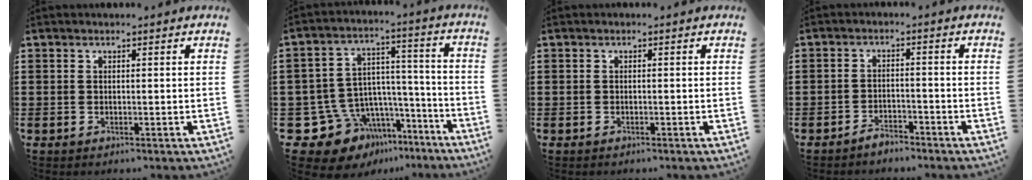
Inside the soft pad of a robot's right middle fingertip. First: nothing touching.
{"total": 11.1, "force": [-8.2, 7.3, 2.1], "torque": [-0.065, 0.014, -0.145]}
{"total": 0.0}
{"total": 2.6, "force": [-2.5, 0.5, 0.5], "torque": [-0.014, 0.003, -0.050]}